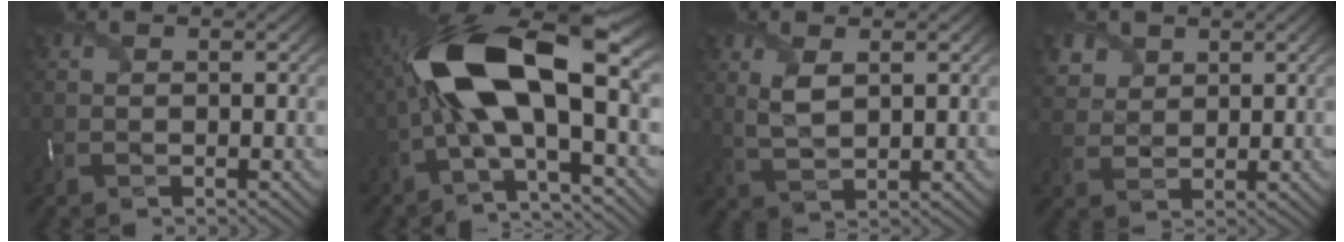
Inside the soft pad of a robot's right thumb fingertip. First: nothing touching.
{"total": 16.6, "force": [0.1, 6.9, 15.1], "torque": [-0.297, 0.020, -0.011]}
{"total": 3.5, "force": [1.3, 1.6, 2.9], "torque": [-0.072, -0.005, 0.033]}
{"total": 3.5, "force": [2.4, 2.5, 0.4], "torque": [-0.030, -0.001, 0.050]}